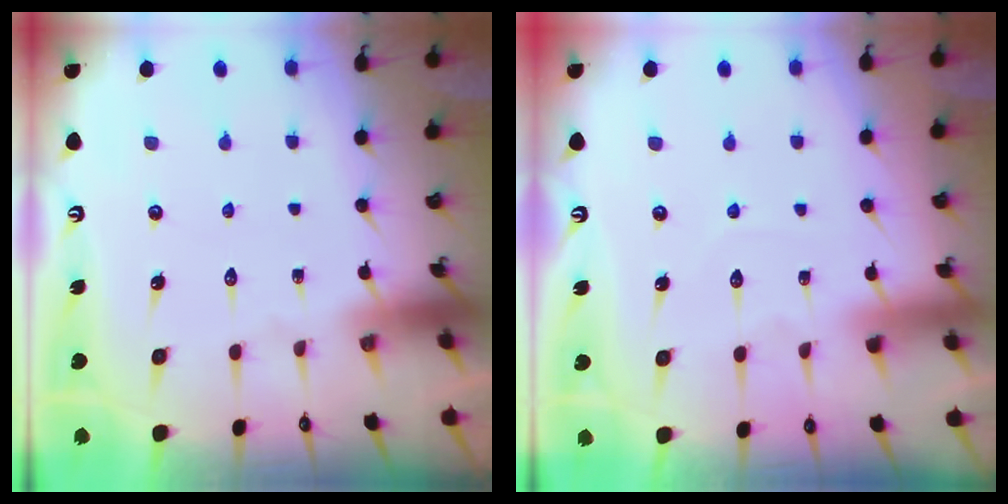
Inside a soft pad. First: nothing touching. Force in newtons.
{"total": 2.7, "press": 2.7, "slide": 0.2}